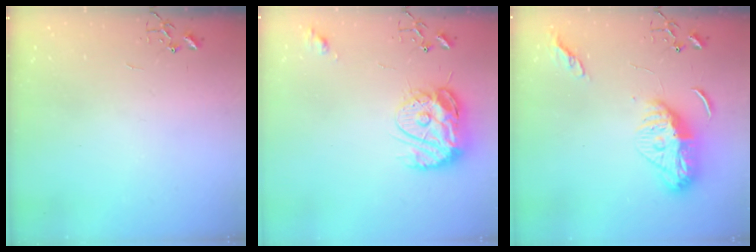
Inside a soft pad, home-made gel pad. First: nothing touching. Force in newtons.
{"total": 15.0, "press": 15.0, "slide": 1.5}
{"total": 14.0, "press": 13.9, "slide": 1.4}